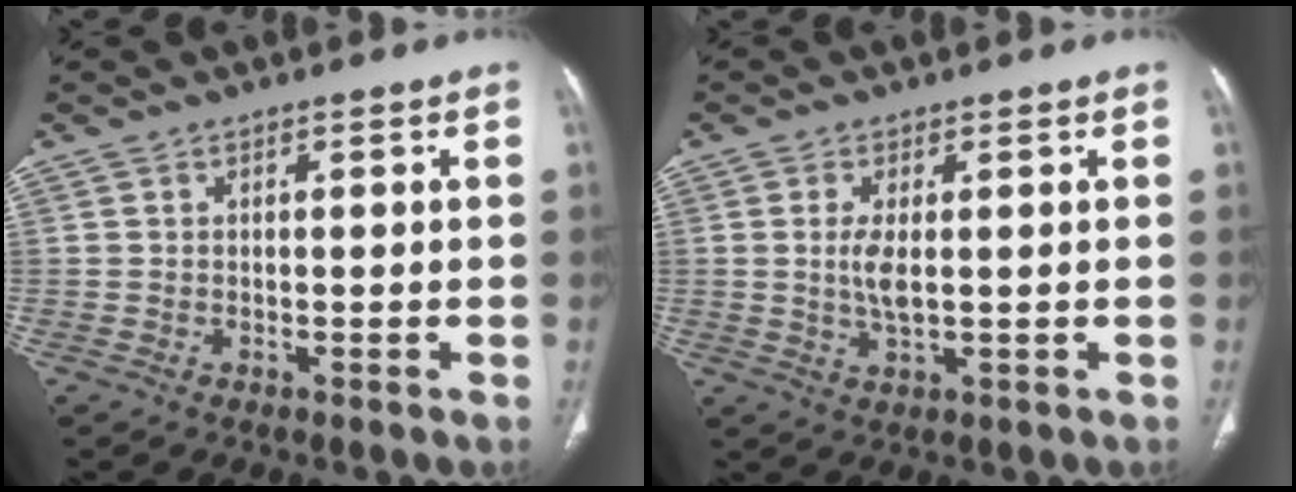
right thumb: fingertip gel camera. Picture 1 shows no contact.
{"total": 4.2, "force": [0.4, 1.4, 3.9], "torque": [-0.091, -0.010, 0.013]}